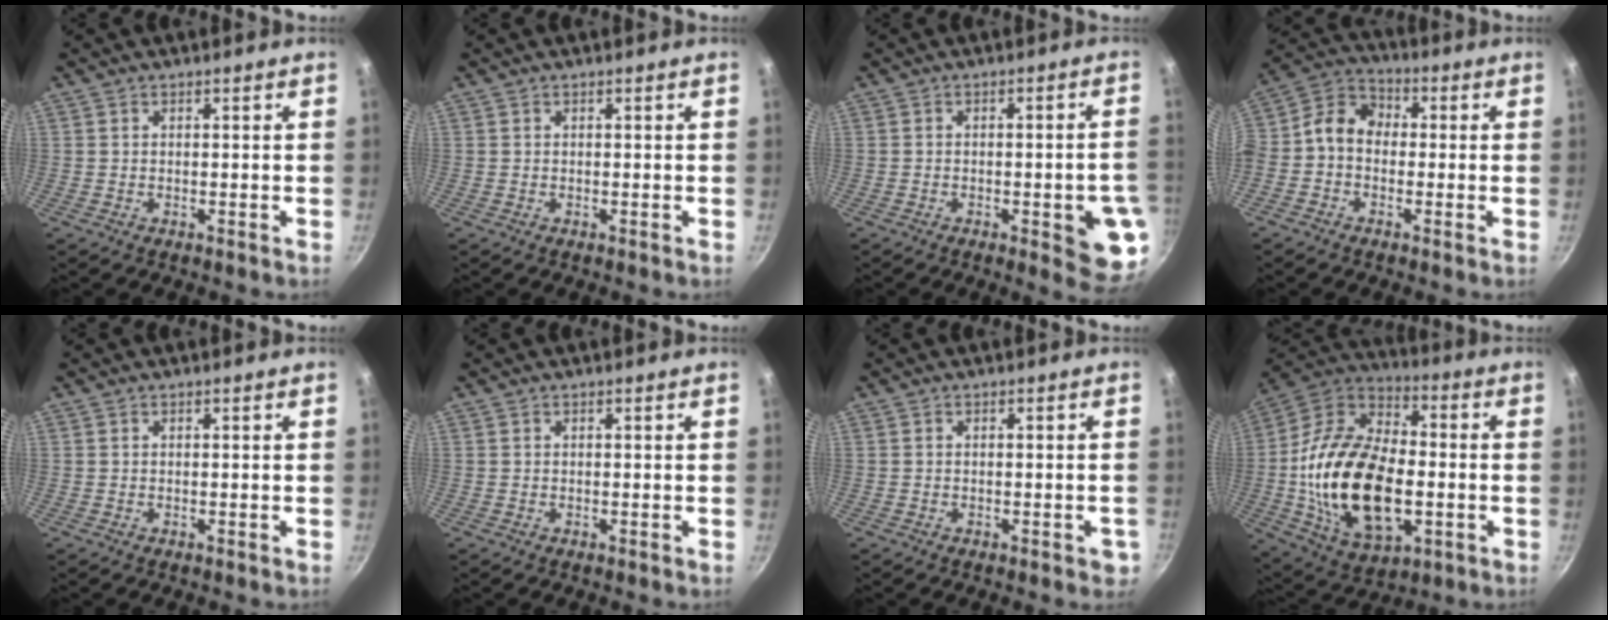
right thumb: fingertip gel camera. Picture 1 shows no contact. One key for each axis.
{"total": 0.0}
{"total": 10.4, "fx": -2.8, "fy": 3.0, "fz": 9.6, "tx": -0.086, "ty": 0.010, "tz": -0.031}
{"total": 9.2, "fx": -1.0, "fy": 7.1, "fz": 5.7, "tx": -0.096, "ty": 0.042, "tz": -0.045}
{"total": 0.0}
{"total": 0.0}
{"total": 2.5, "fx": -1.1, "fy": 1.2, "fz": 1.9, "tx": -0.012, "ty": 0.007, "tz": -0.010}
{"total": 27.0, "fx": -3.4, "fy": 16.0, "fz": 21.5, "tx": -0.383, "ty": 0.026, "tz": -0.057}